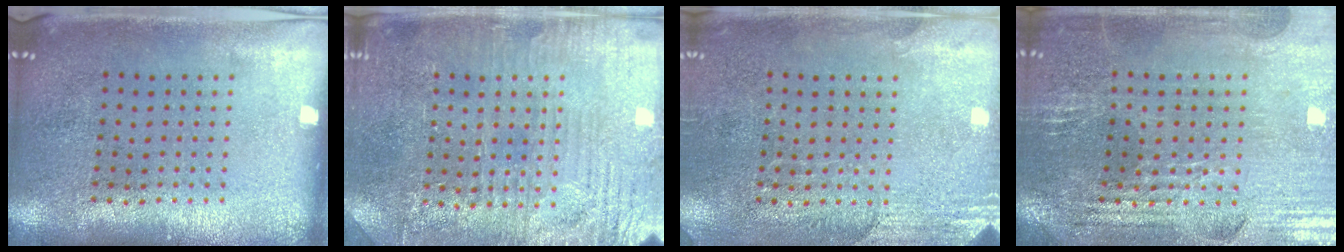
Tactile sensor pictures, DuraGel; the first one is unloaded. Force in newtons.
{"total": 3.4, "press": 3.4, "slide": 0.5}
{"total": 2.6, "press": 2.3, "slide": 1.2}
{"total": 2.9, "press": 2.8, "slide": 0.5}